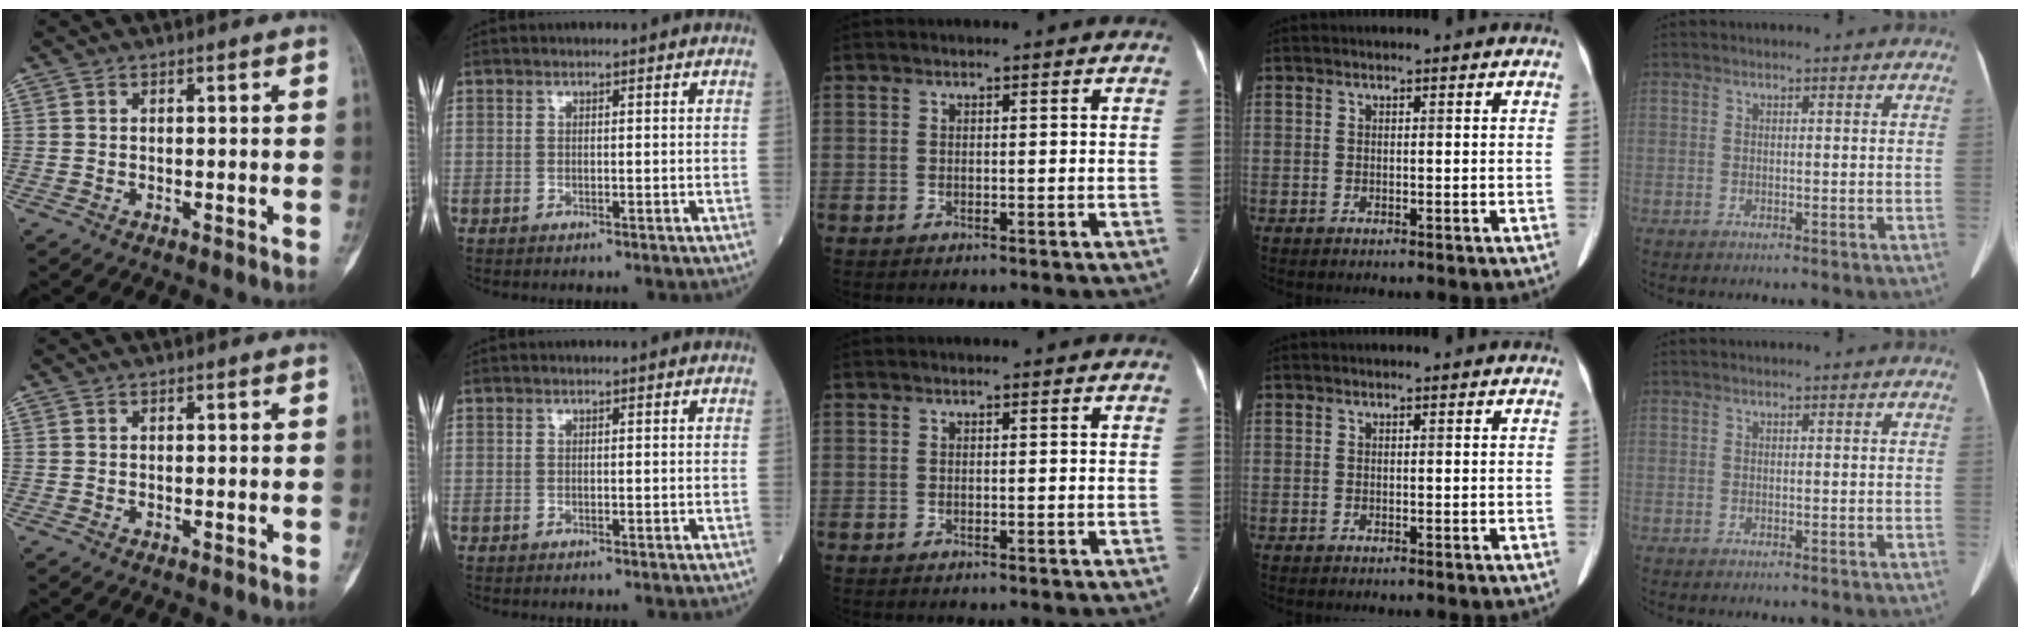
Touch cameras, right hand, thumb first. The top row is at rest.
{}